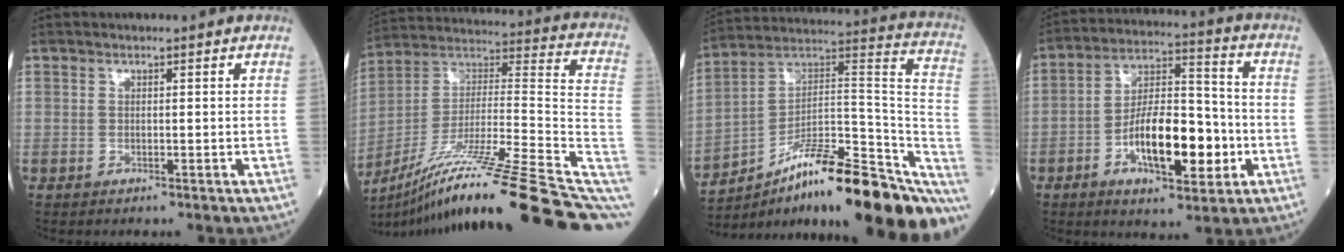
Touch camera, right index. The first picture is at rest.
{"total": 29.9, "force": [-20.5, 1.0, 21.8], "torque": [-0.286, 0.004, -0.334]}
{"total": 28.8, "force": [-20.2, 5.9, 19.7], "torque": [-0.201, 0.034, -0.309]}
{"total": 13.9, "force": [-4.3, 4.9, 12.3], "torque": [-0.216, 0.013, -0.072]}